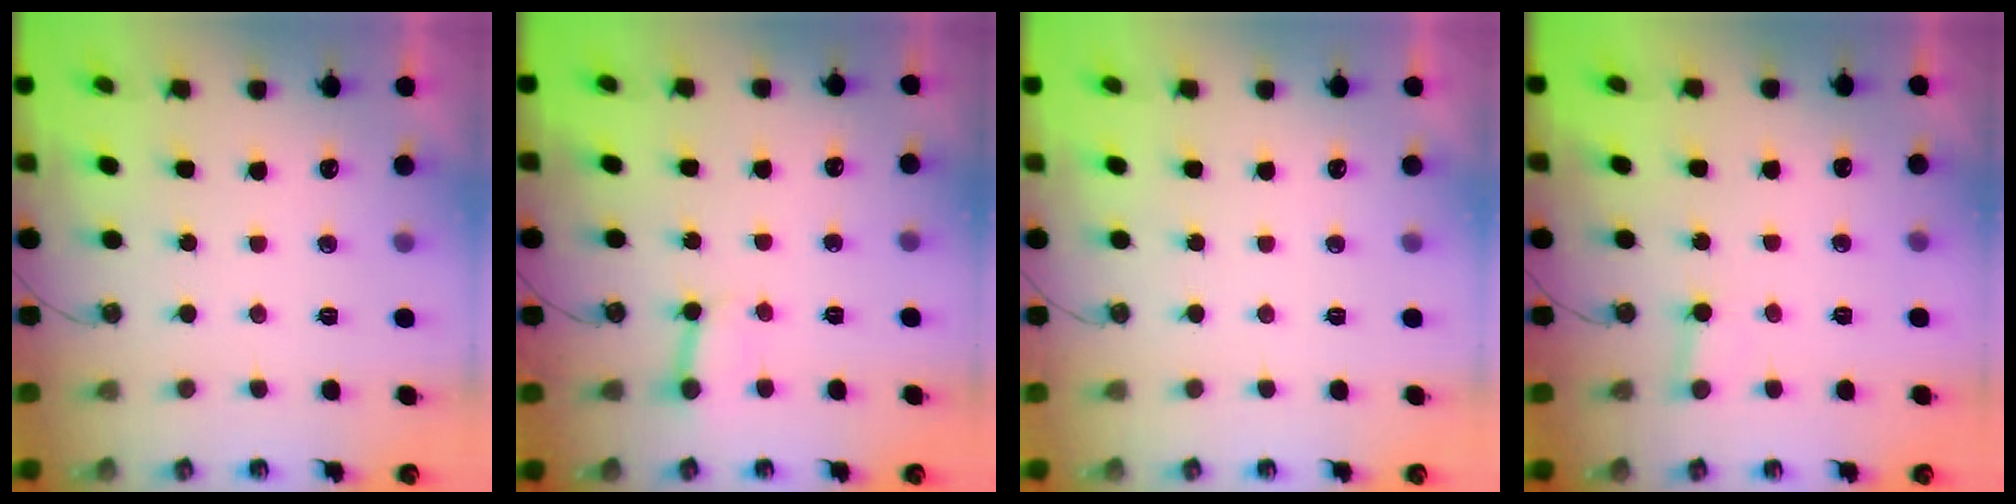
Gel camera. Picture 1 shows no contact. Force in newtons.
{"total": 2.6, "press": 2.6, "slide": 0.1}
{"total": 0.0}
{"total": 2.2, "press": 2.2, "slide": 0.2}